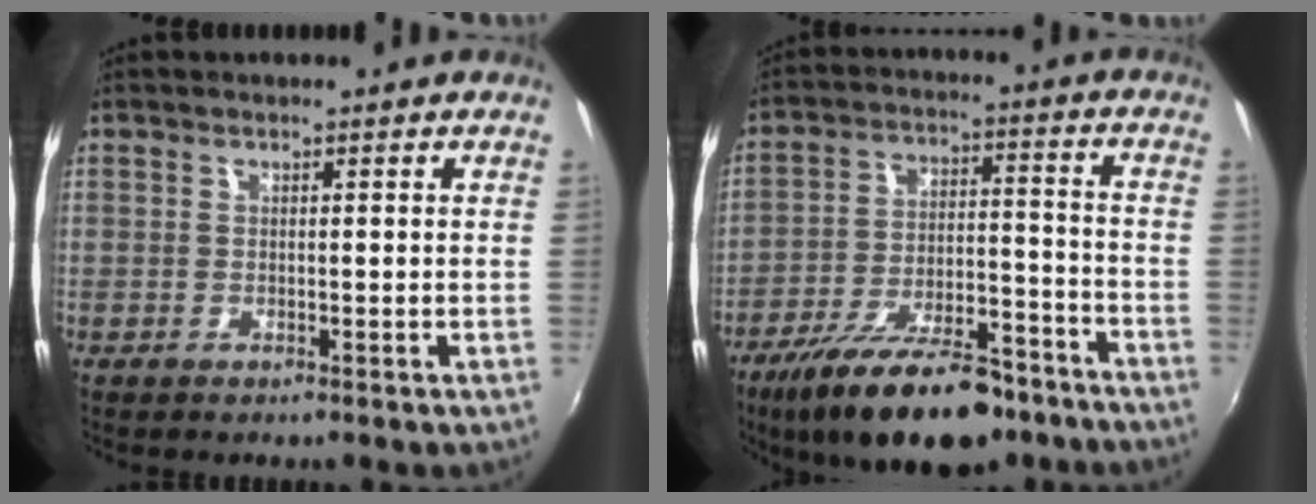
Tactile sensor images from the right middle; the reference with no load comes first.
{"total": 20.6, "force": [-15.3, 7.0, 11.9], "torque": [-0.215, -0.021, -0.230]}